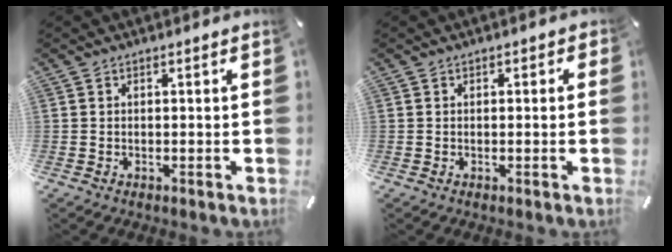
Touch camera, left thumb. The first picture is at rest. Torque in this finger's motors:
{"motor_torque": [0.06, -0.05, -0.01, -0.01, 0.01]}